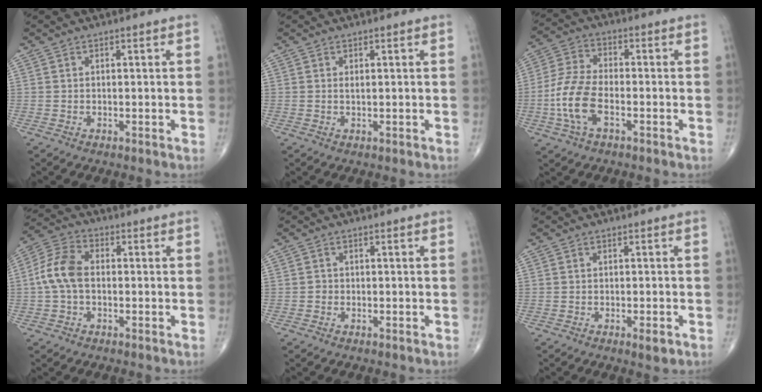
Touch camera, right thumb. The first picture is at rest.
{"total": 0.5, "force": [0.2, 0.1, 0.4], "torque": [-0.009, -0.001, 0.005]}
{"total": 10.0, "force": [-3.0, 4.9, 8.2], "torque": [-0.179, 0.020, -0.064]}
{"total": 8.1, "force": [-0.4, 5.1, 6.3], "torque": [-0.129, 0.024, -0.018]}
{"total": 0.8, "force": [-0.3, 0.7, 0.2], "torque": [0.002, 0.003, -0.007]}
{"total": 2.1, "force": [-0.9, 0.6, 1.8], "torque": [-0.025, -0.003, -0.011]}